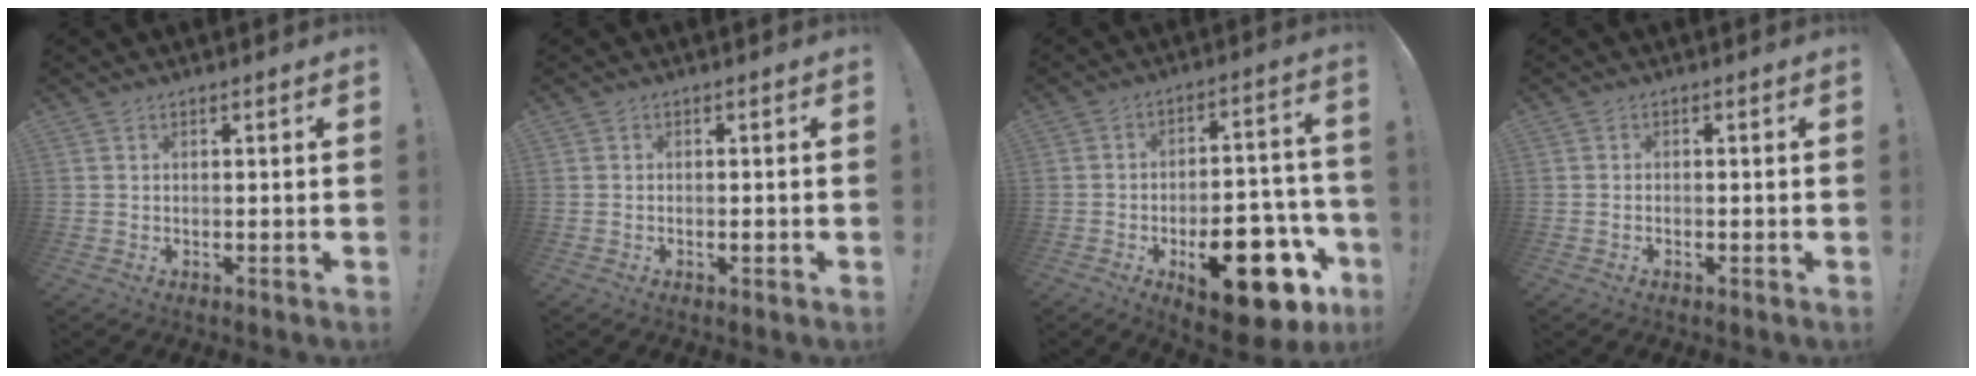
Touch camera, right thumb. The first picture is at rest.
{"total": 1.0, "force": [-0.7, 0.3, 0.6], "torque": [-0.003, -0.002, -0.013]}
{"total": 20.1, "force": [-9.5, 9.1, 15.2], "torque": [-0.175, 0.062, -0.135]}
{"total": 0.8, "force": [-0.7, 0.2, 0.3], "torque": [-0.008, 0.000, -0.012]}